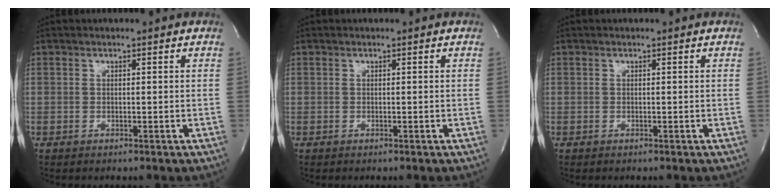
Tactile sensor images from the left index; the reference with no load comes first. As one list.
[{"total": 0.0}, {"total": 0.0}]